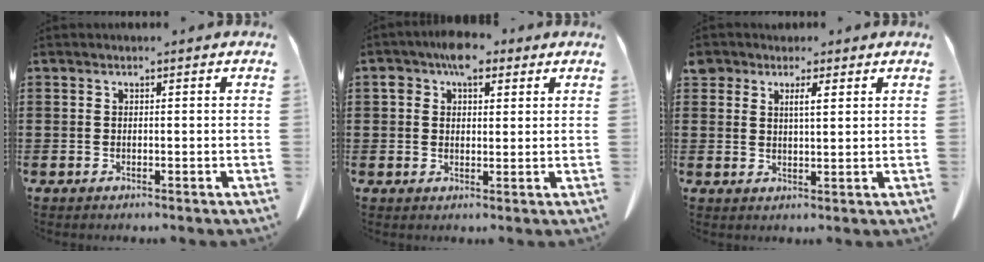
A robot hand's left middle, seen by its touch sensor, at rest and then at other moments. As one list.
[{"total": 5.5, "force": [3.3, 3.1, 3.2], "torque": [-0.059, 0.011, 0.055]}, {"total": 3.1, "force": [2.1, 1.5, 1.7], "torque": [-0.038, 0.008, 0.037]}]